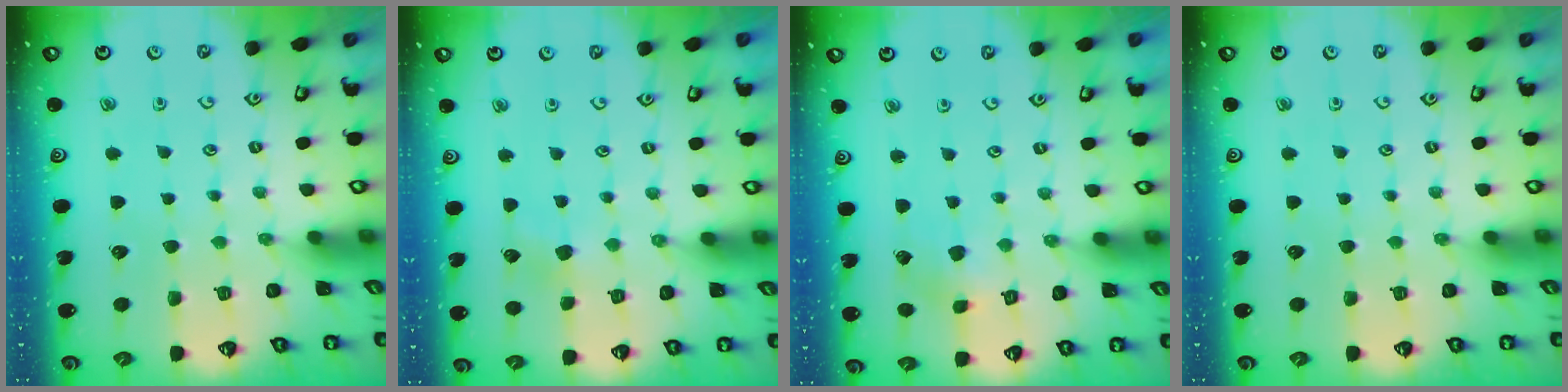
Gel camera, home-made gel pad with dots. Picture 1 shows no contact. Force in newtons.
{"total": 4.4, "press": 4.4, "slide": 0.3}
{"total": 2.8, "press": 2.8, "slide": 0.3}
{"total": 0.0}